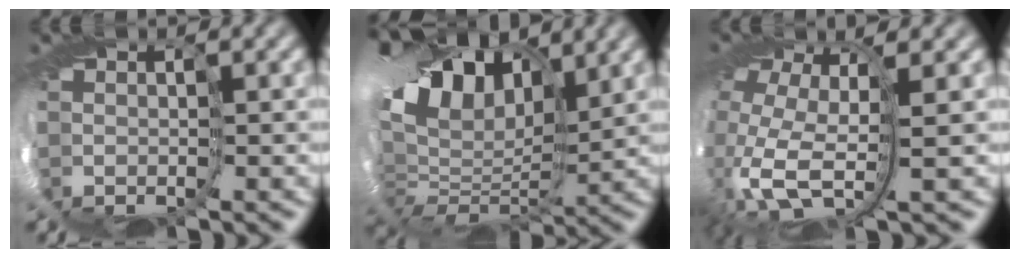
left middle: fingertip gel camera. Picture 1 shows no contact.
{"total": 14.1, "force": [6.2, 8.5, 9.4], "torque": [-0.193, 0.023, 0.113]}
{"total": 11.7, "force": [-1.9, 6.6, 9.5], "torque": [-0.218, -0.034, -0.022]}